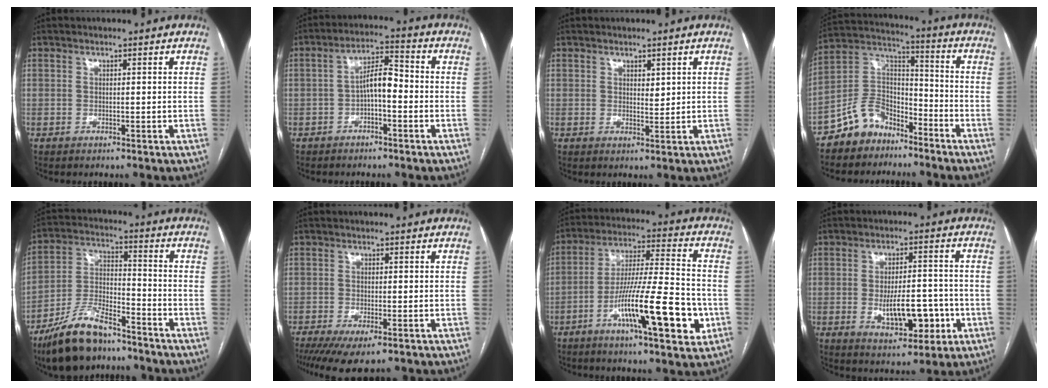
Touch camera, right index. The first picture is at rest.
{"total": 5.7, "force": [-1.3, 1.9, 5.2], "torque": [-0.092, 0.025, -0.023]}
{"total": 1.6, "force": [0.8, 0.7, 1.1], "torque": [-0.016, -0.005, 0.017]}
{"total": 10.1, "force": [-7.5, 6.0, 3.0], "torque": [-0.063, 0.041, -0.145]}
{"total": 13.0, "force": [-10.0, 4.2, 7.2], "torque": [-0.152, -0.003, -0.186]}
{"total": 8.5, "force": [-6.1, 2.4, 5.5], "torque": [-0.083, -0.018, -0.095]}
{"total": 17.6, "force": [-6.2, 2.1, 16.4], "torque": [-0.279, -0.006, -0.101]}
{"total": 9.7, "force": [-2.4, 4.0, 8.4], "torque": [-0.134, 0.007, -0.028]}